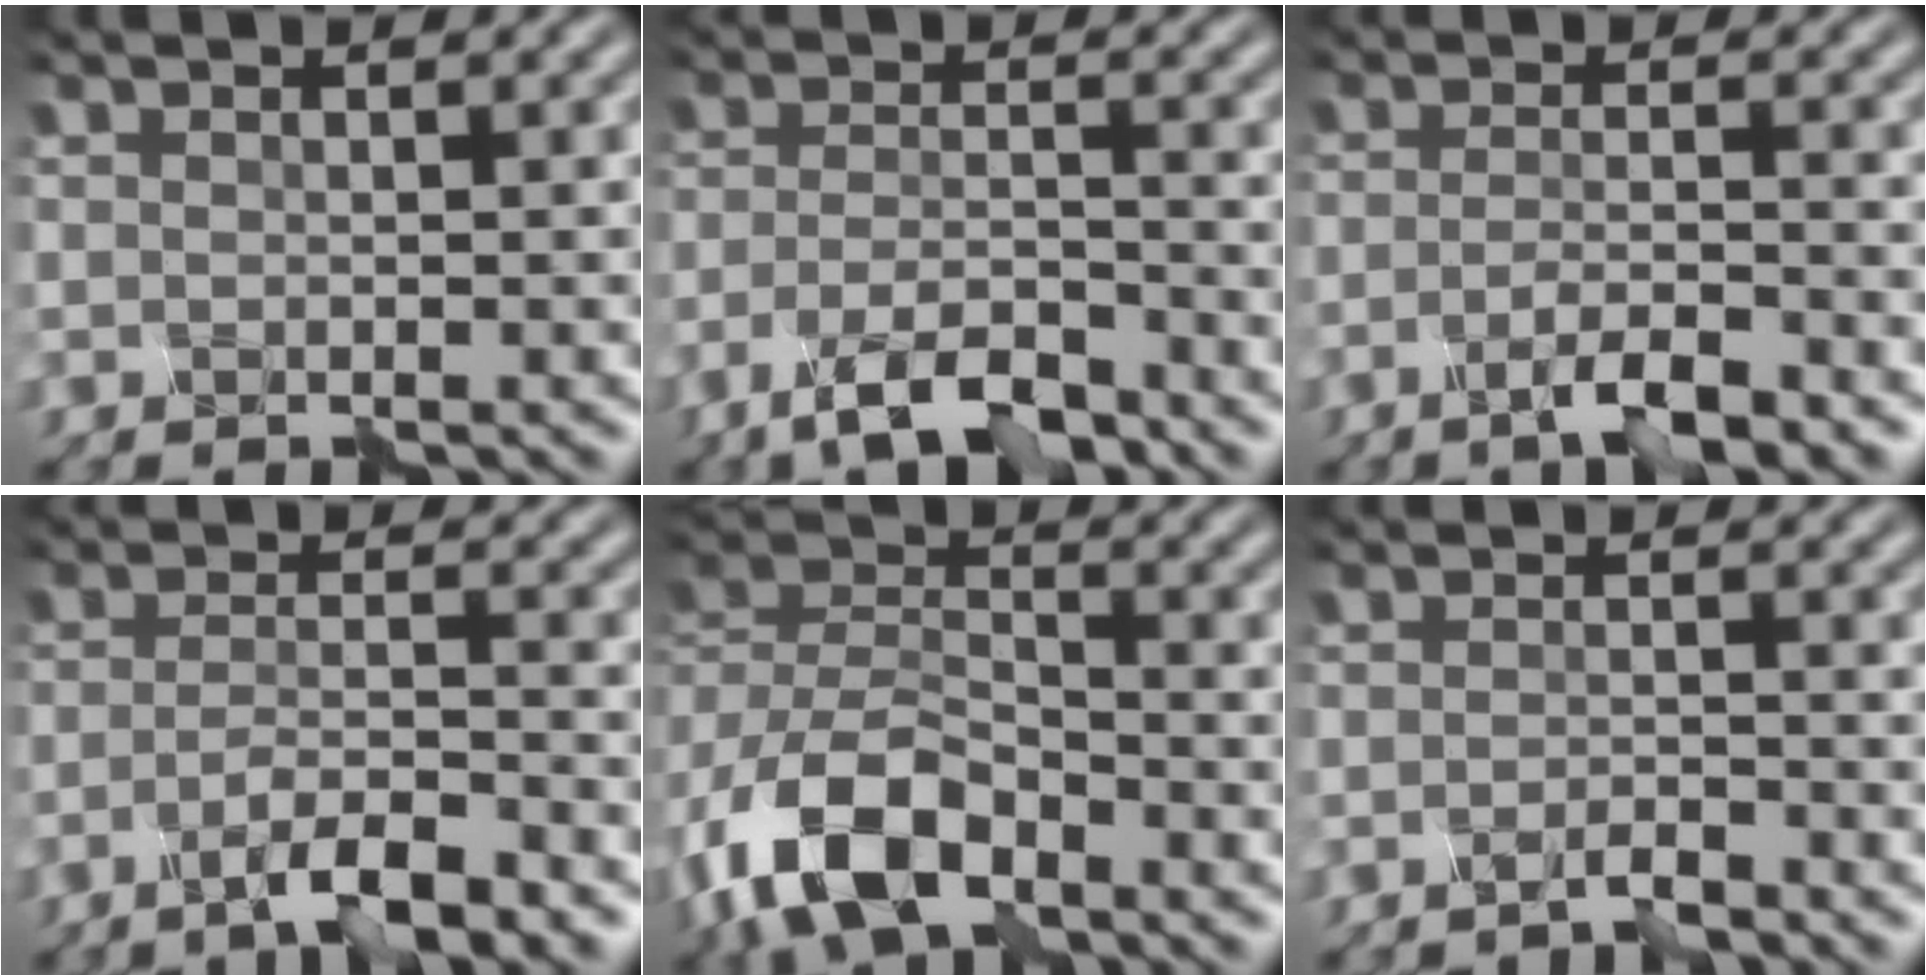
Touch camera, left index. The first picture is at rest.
{"total": 6.2, "force": [-4.6, 1.8, 3.8], "torque": [-0.077, -0.003, -0.087]}
{"total": 4.0, "force": [-2.4, 0.8, 3.1], "torque": [-0.056, 0.001, -0.051]}
{"total": 4.9, "force": [-3.0, 1.0, 3.7], "torque": [-0.065, 0.003, -0.060]}
{"total": 9.7, "force": [-5.2, 5.4, 6.2], "torque": [-0.134, 0.000, -0.108]}
{"total": 1.6, "force": [-1.3, 0.2, 0.9], "torque": [-0.020, 0.000, -0.027]}